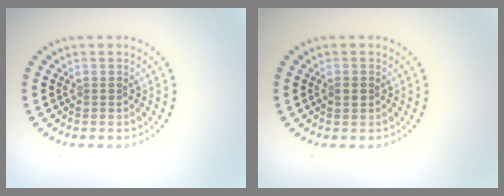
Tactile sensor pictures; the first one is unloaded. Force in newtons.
{"total": 1.0, "press": 1.0, "slide": 0.1}